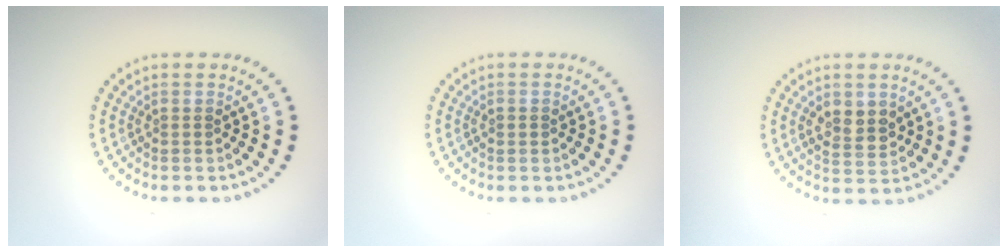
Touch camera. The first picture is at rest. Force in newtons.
{"total": 0.6, "press": 0.6, "slide": 0.1}
{"total": 2.6, "press": 2.5, "slide": 0.4}